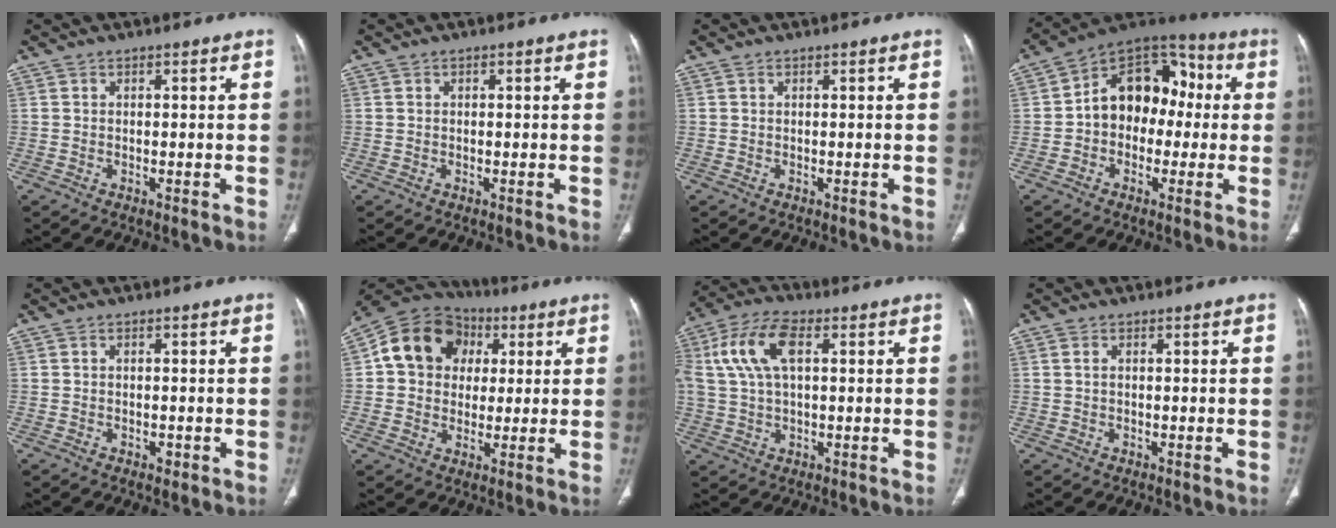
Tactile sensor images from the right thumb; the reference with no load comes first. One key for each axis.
{"total": 0.6, "fx": 0.3, "fy": 0.4, "fz": 0.4, "tx": -0.005, "ty": 0.002, "tz": 0.005}
{"total": 0.0}
{"total": 15.3, "fx": 0.2, "fy": 11.2, "fz": 10.4, "tx": -0.109, "ty": 0.048, "tz": -0.012}
{"total": 1.1, "fx": -0.4, "fy": 0.8, "fz": 0.6, "tx": -0.008, "ty": 0.000, "tz": -0.004}
{"total": 13.9, "fx": 3.0, "fy": 11.7, "fz": 6.8, "tx": -0.098, "ty": 0.013, "tz": 0.042}
{"total": 12.3, "fx": 3.3, "fy": 6.4, "fz": 9.9, "tx": -0.218, "ty": 0.025, "tz": 0.062}
{"total": 1.0, "fx": 0.3, "fy": 0.6, "fz": 0.7, "tx": -0.020, "ty": 0.006, "tz": 0.010}